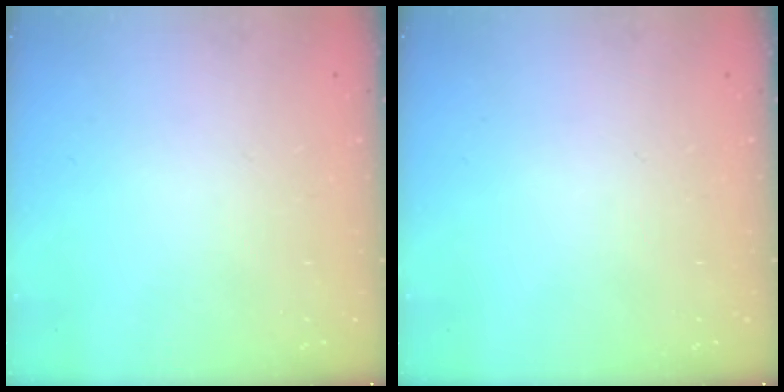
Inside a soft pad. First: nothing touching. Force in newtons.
{"total": 0.0}